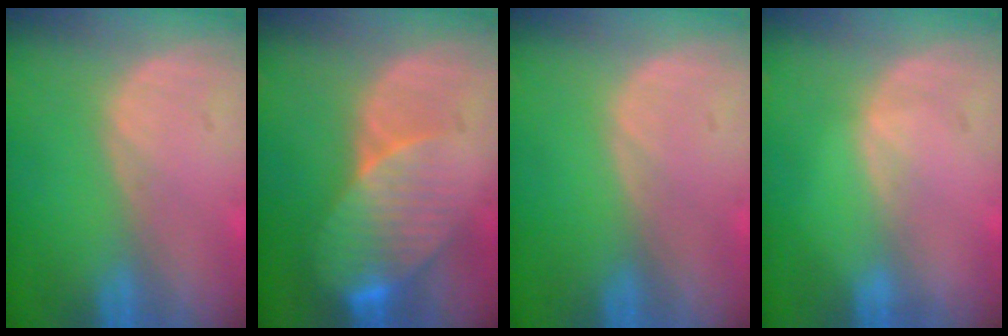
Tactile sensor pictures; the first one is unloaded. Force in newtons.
{"total": 8.4, "press": 7.4, "slide": 3.9}
{"total": 0.0}
{"total": 0.6, "press": 0.5, "slide": 0.2}